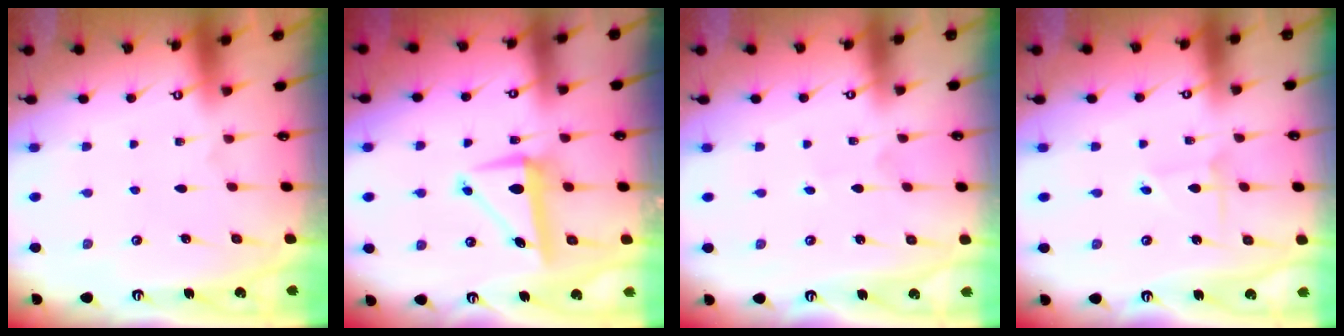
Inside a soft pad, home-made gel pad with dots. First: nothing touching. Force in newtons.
{"total": 6.8, "press": 6.7, "slide": 1.3}
{"total": 1.0, "press": 1.0, "slide": 0.0}
{"total": 2.9, "press": 2.9, "slide": 0.1}